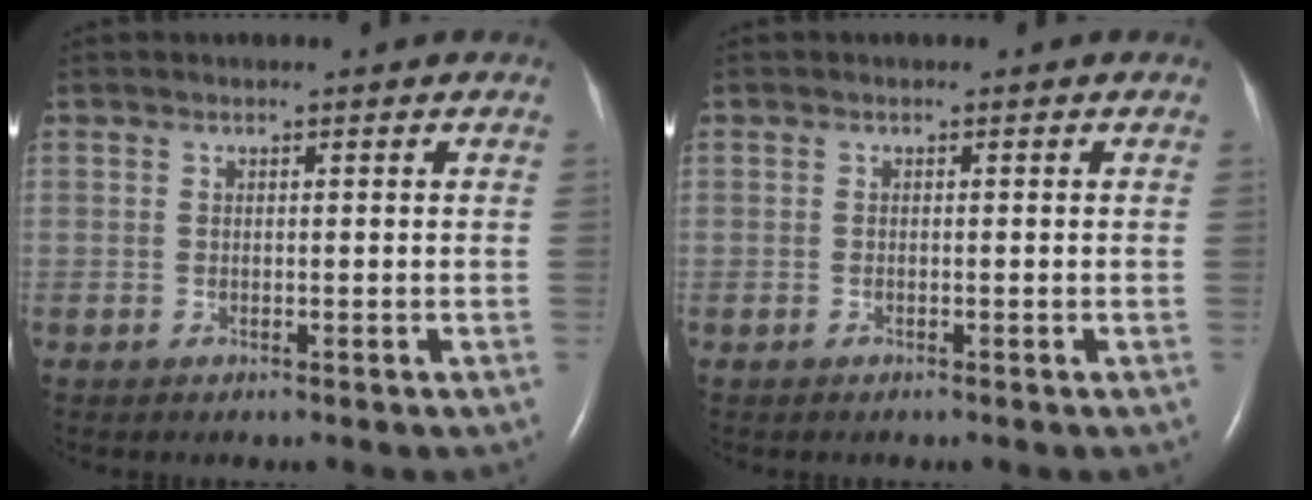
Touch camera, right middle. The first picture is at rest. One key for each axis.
{"total": 0.0}